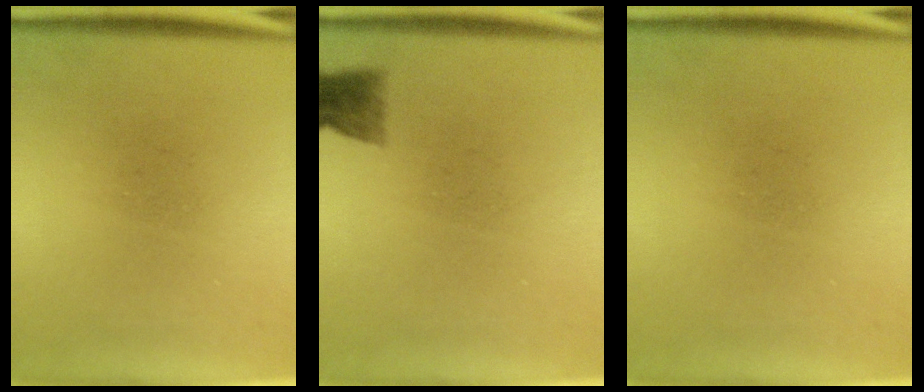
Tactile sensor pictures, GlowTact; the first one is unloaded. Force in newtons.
{"total": 3.0}
{"total": 0.0}